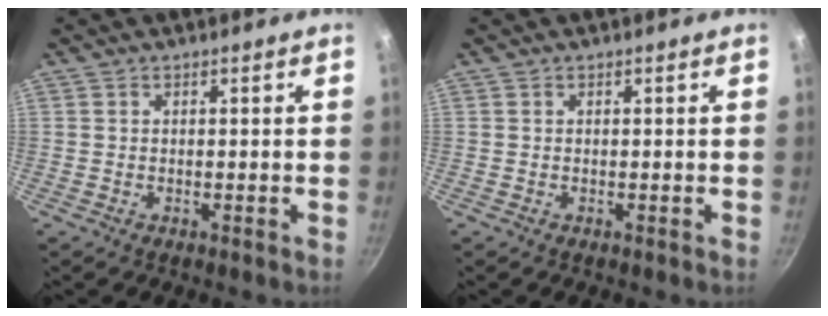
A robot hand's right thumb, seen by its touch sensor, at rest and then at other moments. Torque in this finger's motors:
{"motor_torque": [-0.03, 0.03, 0.00, 0.00, 0.00]}